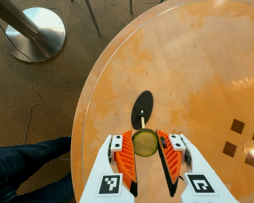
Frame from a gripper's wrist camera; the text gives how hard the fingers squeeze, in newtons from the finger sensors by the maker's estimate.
{"total": 8.9, "left": 8.8, "right": 9.0}